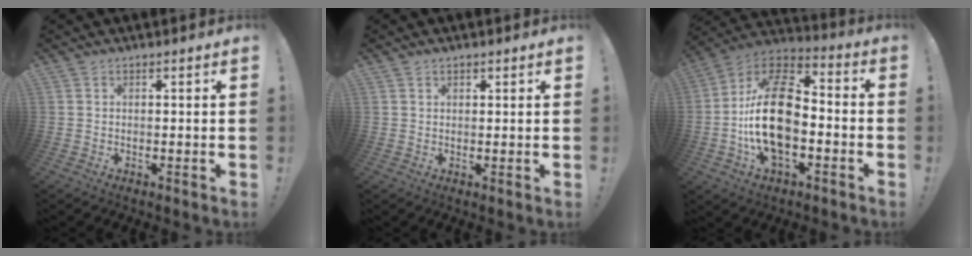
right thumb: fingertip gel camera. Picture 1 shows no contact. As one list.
[{"total": 1.1, "force": [0.8, 0.6, 0.4], "torque": [-0.008, 0.001, 0.016]}, {"total": 22.2, "force": [-3.1, 12.9, 17.7], "torque": [-0.325, 0.025, -0.050]}]